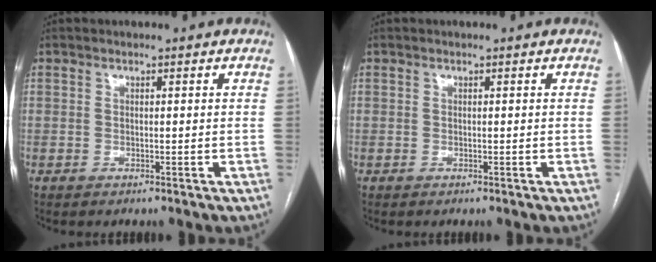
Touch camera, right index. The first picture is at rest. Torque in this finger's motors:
{"motor_torque": [0.01, -0.01, 0.00, 0.00]}